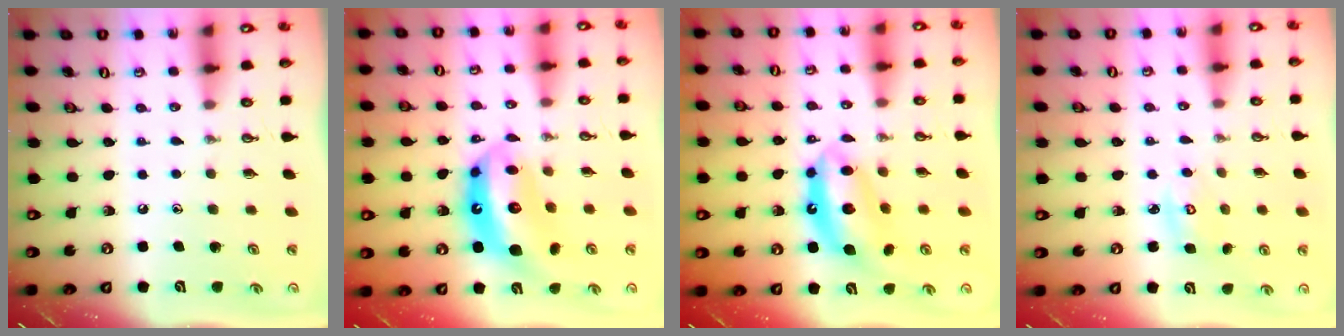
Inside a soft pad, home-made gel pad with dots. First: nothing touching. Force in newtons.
{"total": 14.8, "press": 14.7, "slide": 1.8}
{"total": 12.1, "press": 12.0, "slide": 1.0}
{"total": 4.0, "press": 4.0, "slide": 0.2}